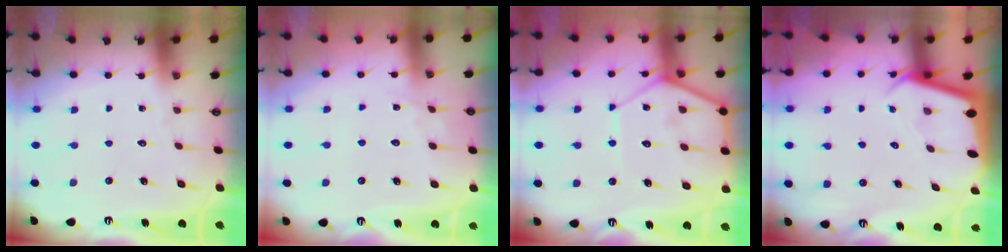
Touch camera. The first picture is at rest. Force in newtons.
{"total": 2.7, "press": 2.7, "slide": 0.3}
{"total": 11.6, "press": 11.6, "slide": 1.1}
{"total": 2.4, "press": 2.4, "slide": 0.1}